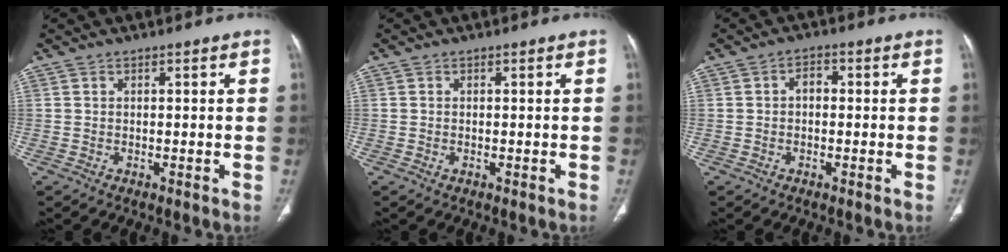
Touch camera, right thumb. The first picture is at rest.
{"total": 0.0}
{"total": 2.5, "force": [-0.1, 1.7, 1.8], "torque": [-0.021, 0.011, -0.007]}